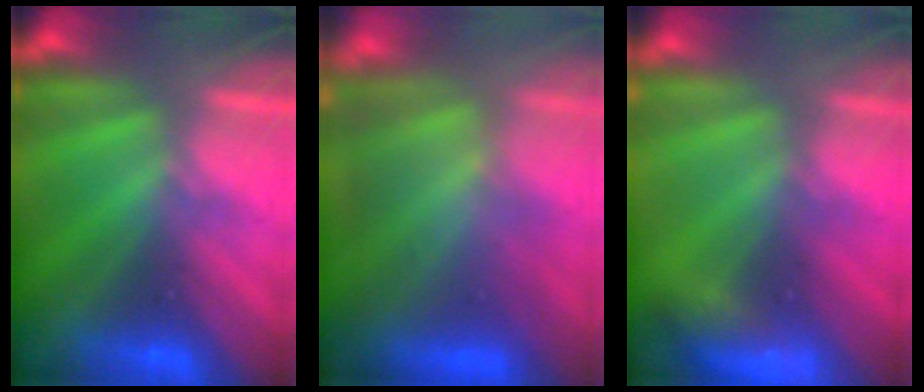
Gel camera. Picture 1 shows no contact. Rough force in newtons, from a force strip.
{"total": 9.1}
{"total": 3.4}